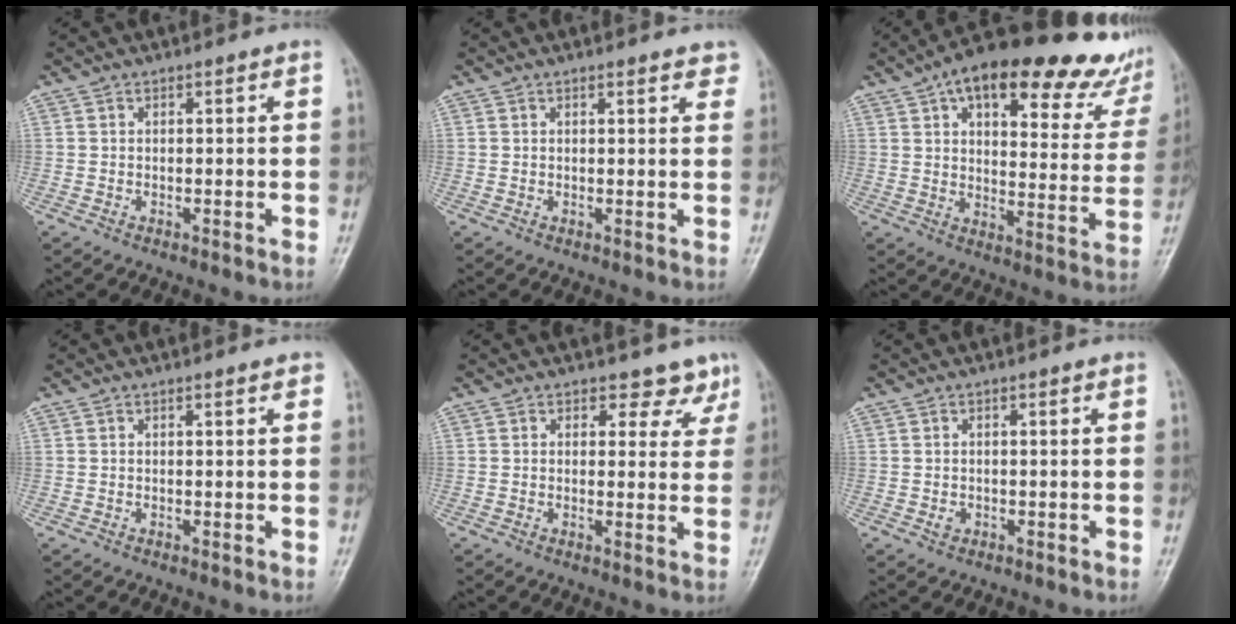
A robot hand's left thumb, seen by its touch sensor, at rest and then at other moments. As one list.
[{"total": 3.0, "force": [2.1, 1.1, 1.7], "torque": [-0.002, -0.001, 0.020]}, {"total": 27.2, "force": [18.2, 10.2, 17.3], "torque": [-0.205, -0.032, 0.233]}, {"total": 1.3, "force": [0.9, 0.3, 0.9], "torque": [-0.010, 0.000, 0.008]}, {"total": 5.0, "force": [4.0, 2.9, 0.5], "torque": [0.029, -0.025, 0.034]}, {"total": 1.0, "force": [-0.2, 0.9, 0.5], "torque": [-0.004, 0.001, -0.001]}]